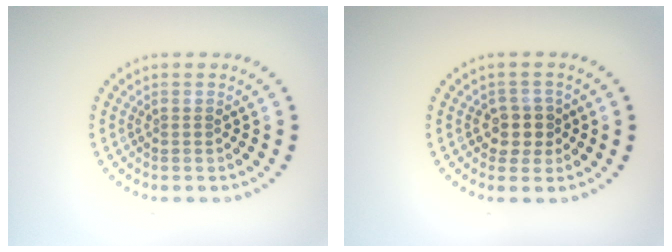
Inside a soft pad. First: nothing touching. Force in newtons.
{"total": 2.6, "press": 2.3, "slide": 1.2}